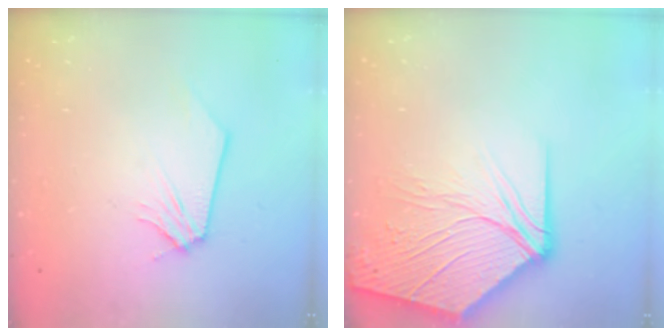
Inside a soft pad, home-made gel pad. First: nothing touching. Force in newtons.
{"total": 15.4, "press": 15.2, "slide": 2.5}